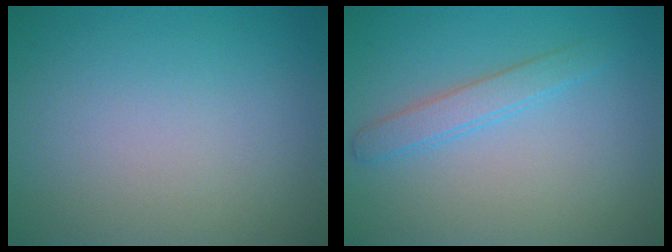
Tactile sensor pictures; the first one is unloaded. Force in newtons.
{"total": 2.0, "press": 2.0, "slide": 0.0}